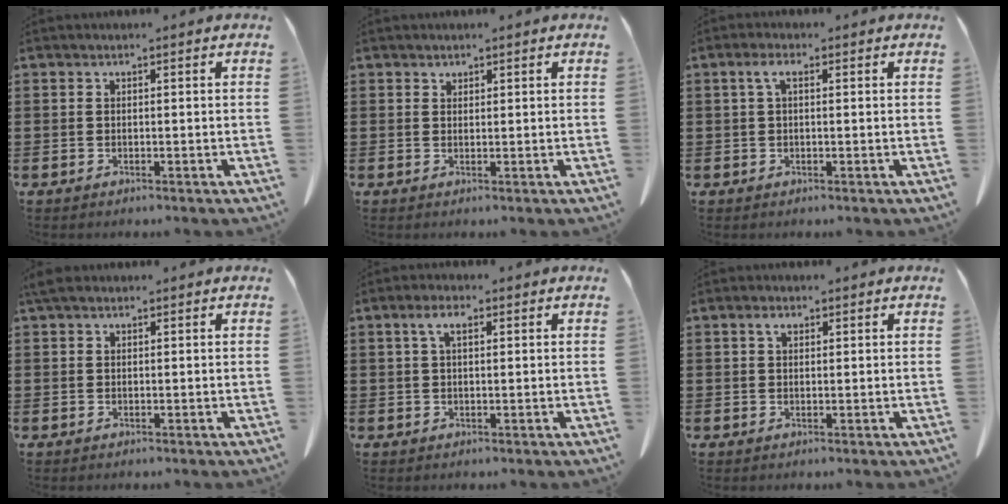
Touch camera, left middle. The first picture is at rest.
{"total": 1.0, "force": [0.9, 0.3, 0.0], "torque": [-0.004, -0.003, 0.020]}
{"total": 2.8, "force": [0.7, 1.0, 2.5], "torque": [-0.054, 0.006, 0.011]}
{"total": 1.7, "force": [1.0, 1.0, 0.9], "torque": [-0.024, 0.004, 0.019]}
{"total": 3.4, "force": [1.3, 1.3, 2.9], "torque": [-0.064, 0.007, 0.022]}
{"total": 1.7, "force": [0.9, 0.9, 1.2], "torque": [-0.020, 0.001, 0.014]}